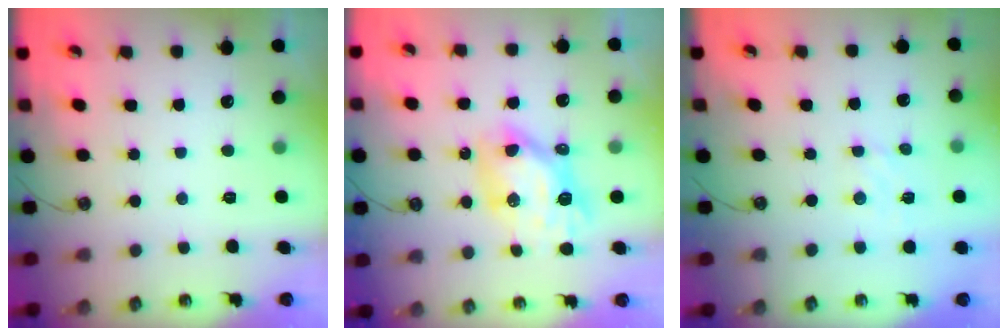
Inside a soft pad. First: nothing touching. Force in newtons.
{"total": 10.4, "press": 10.4, "slide": 0.8}
{"total": 3.1, "press": 3.1, "slide": 0.5}